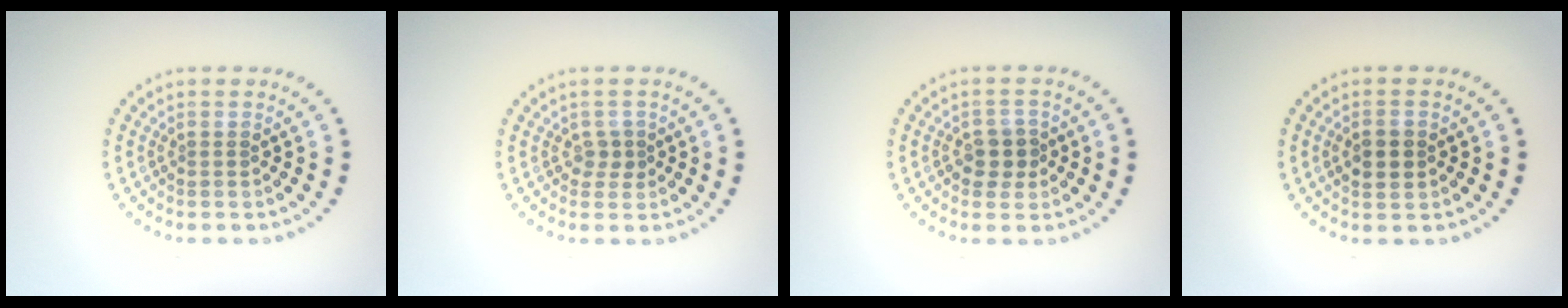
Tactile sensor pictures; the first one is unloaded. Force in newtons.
{"total": 1.3, "press": 1.1, "slide": 0.7}
{"total": 2.4, "press": 2.2, "slide": 0.8}
{"total": 2.4, "press": 2.4, "slide": 0.1}